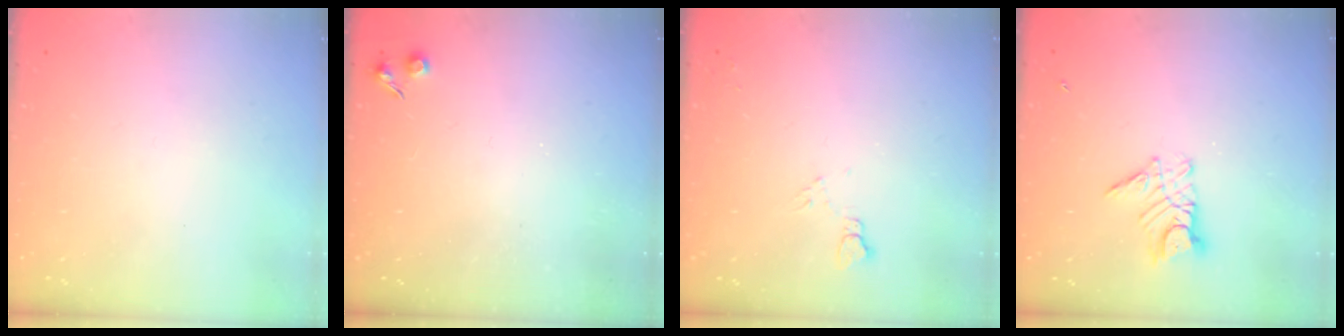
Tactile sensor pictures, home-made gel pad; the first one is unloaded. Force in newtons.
{"total": 3.5, "press": 3.5, "slide": 0.6}
{"total": 4.7, "press": 4.7, "slide": 0.7}
{"total": 9.3, "press": 9.3, "slide": 0.8}